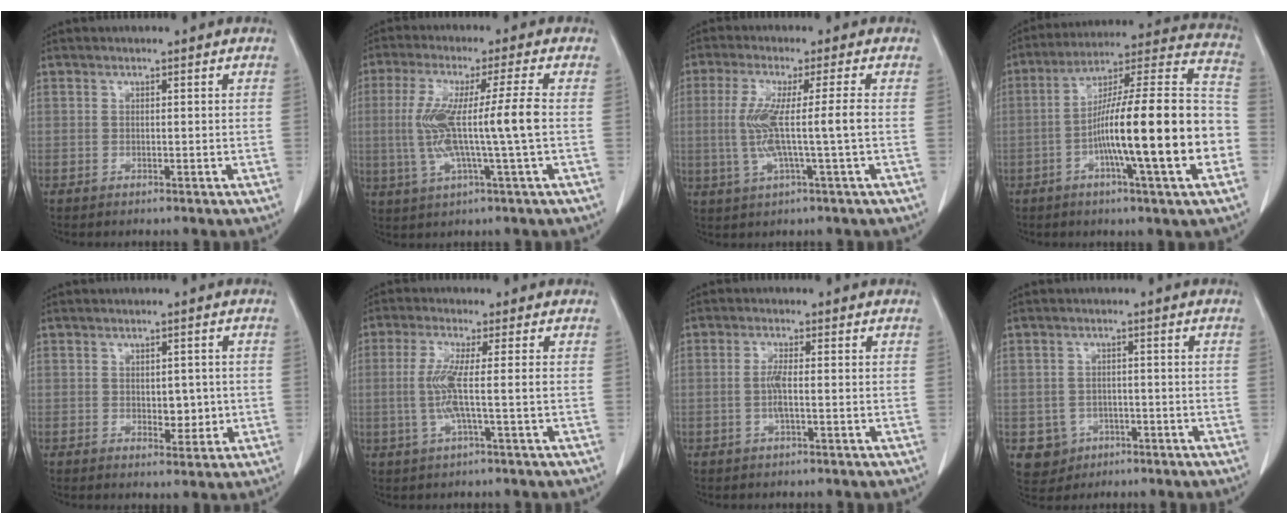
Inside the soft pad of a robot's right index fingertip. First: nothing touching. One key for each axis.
{"total": 11.0, "fx": -0.3, "fy": -0.7, "fz": 11.0, "tx": -0.226, "ty": 0.005, "tz": -0.007}
{"total": 7.8, "fx": -0.4, "fy": -0.7, "fz": 7.8, "tx": -0.164, "ty": -0.002, "tz": -0.007}
{"total": 21.9, "fx": -5.1, "fy": 1.1, "fz": 21.3, "tx": -0.297, "ty": 0.015, "tz": -0.084}
{"total": 3.6, "fx": -0.1, "fy": 2.1, "fz": 2.9, "tx": -0.032, "ty": -0.003, "tz": 0.005}
{"total": 5.4, "fx": -0.4, "fy": -0.4, "fz": 5.3, "tx": -0.119, "ty": -0.003, "tz": -0.011}
{"total": 2.5, "fx": -0.4, "fy": 0.2, "fz": 2.5, "tx": -0.056, "ty": -0.002, "tz": -0.009}
{"total": 4.4, "fx": -1.6, "fy": 4.1, "fz": 0.5, "tx": -0.001, "ty": 0.010, "tz": -0.016}